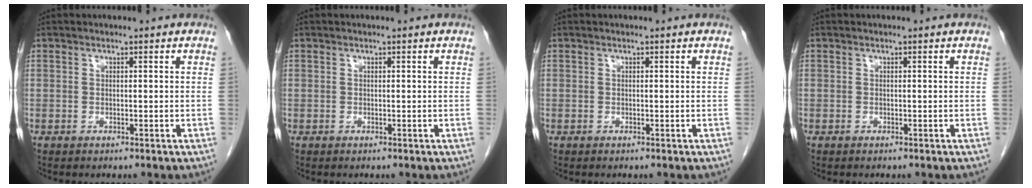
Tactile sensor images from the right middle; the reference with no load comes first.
{"total": 0.0}
{"total": 0.0}
{"total": 0.0}